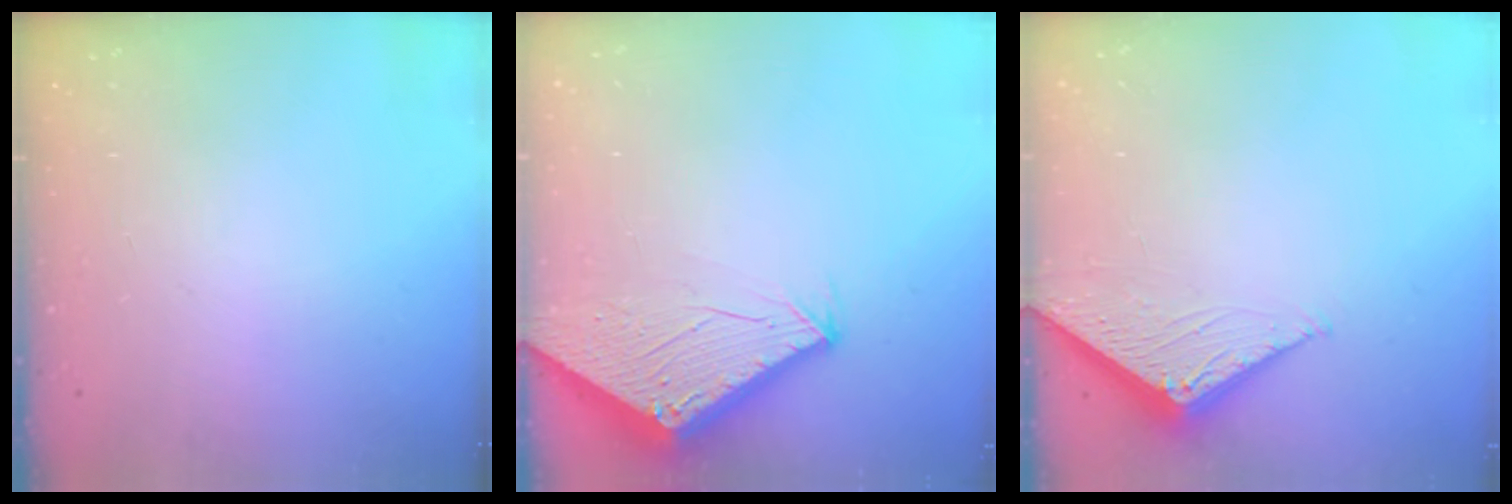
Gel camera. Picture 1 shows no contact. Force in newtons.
{"total": 2.8, "press": 2.8, "slide": 0.1}
{"total": 4.0, "press": 3.9, "slide": 0.5}